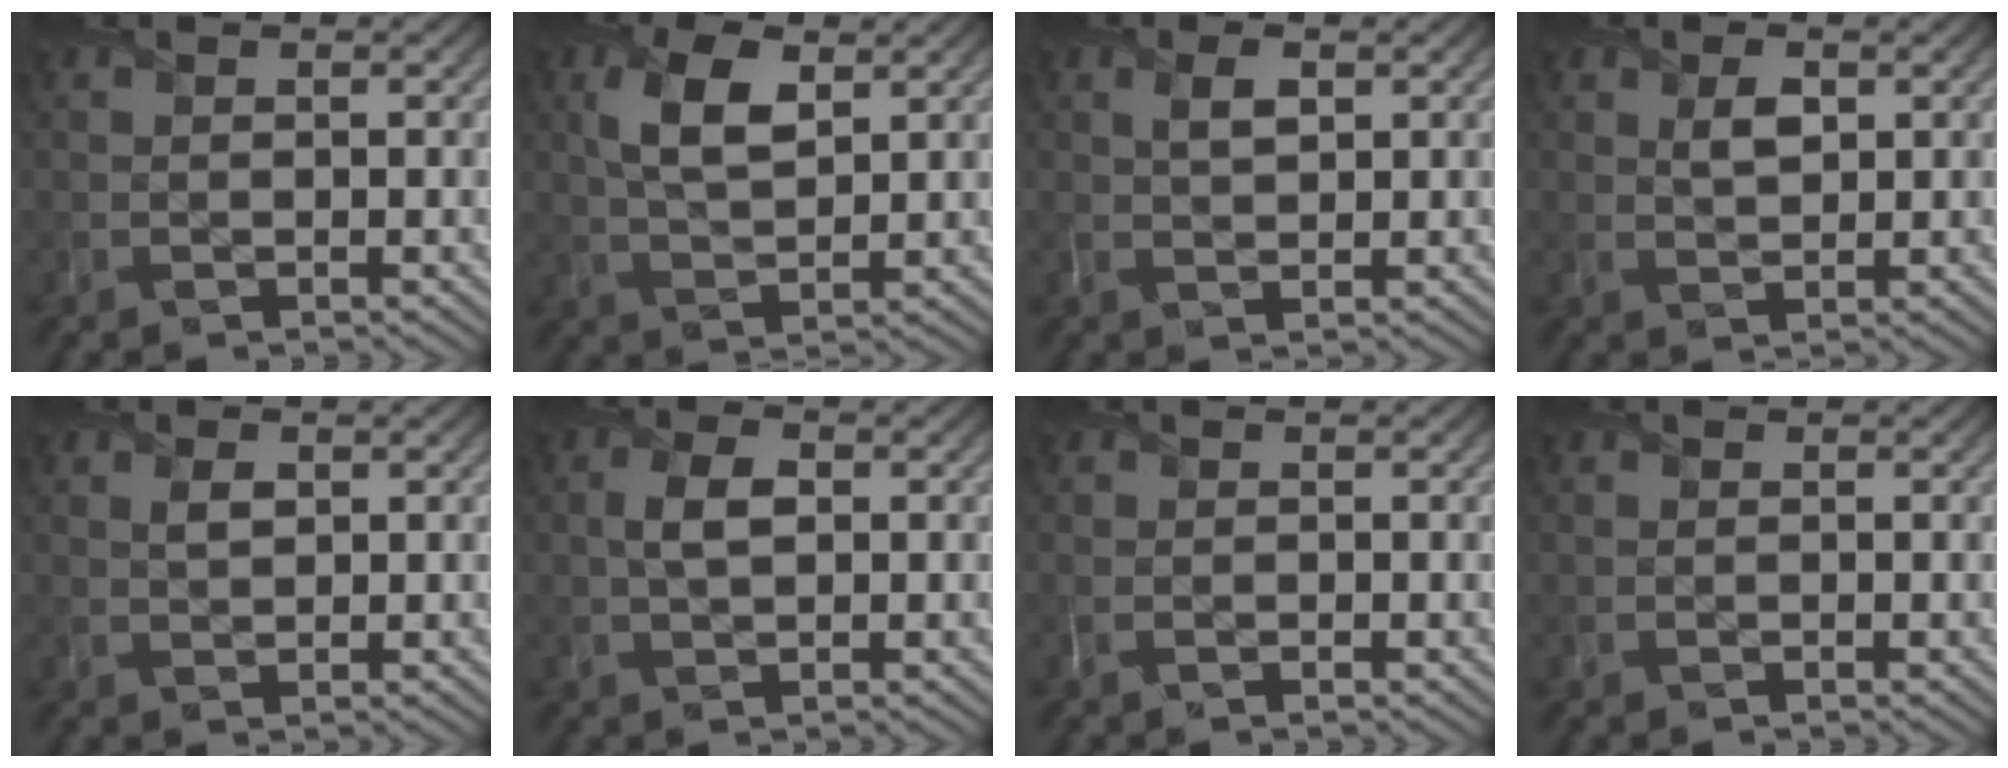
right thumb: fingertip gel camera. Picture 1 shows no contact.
{"total": 6.2, "force": [2.2, 3.0, 4.9], "torque": [-0.113, 0.002, 0.043]}
{"total": 2.1, "force": [1.3, 0.8, 1.4], "torque": [-0.026, 0.002, 0.026]}
{"total": 2.4, "force": [1.0, 1.4, 1.7], "torque": [-0.034, -0.003, 0.018]}
{"total": 1.6, "force": [0.7, 1.0, 1.0], "torque": [-0.021, -0.001, 0.014]}
{"total": 3.2, "force": [0.5, 1.8, 2.6], "torque": [-0.059, 0.003, 0.005]}
{"total": 0.0}
{"total": 0.0}